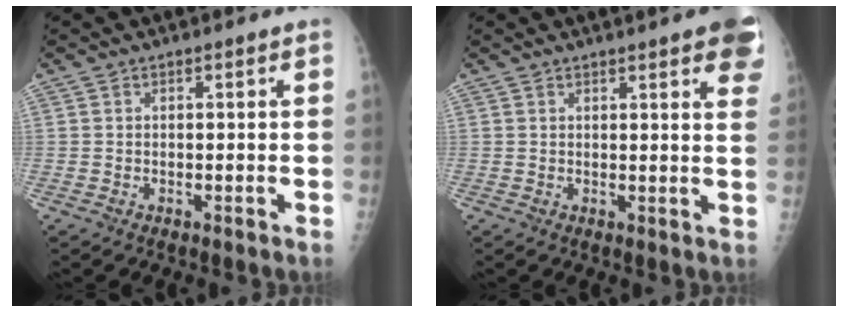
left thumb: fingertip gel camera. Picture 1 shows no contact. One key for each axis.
{"total": 9.8, "fx": 5.6, "fy": 2.1, "fz": 7.7, "tx": -0.069, "ty": -0.010, "tz": 0.056}